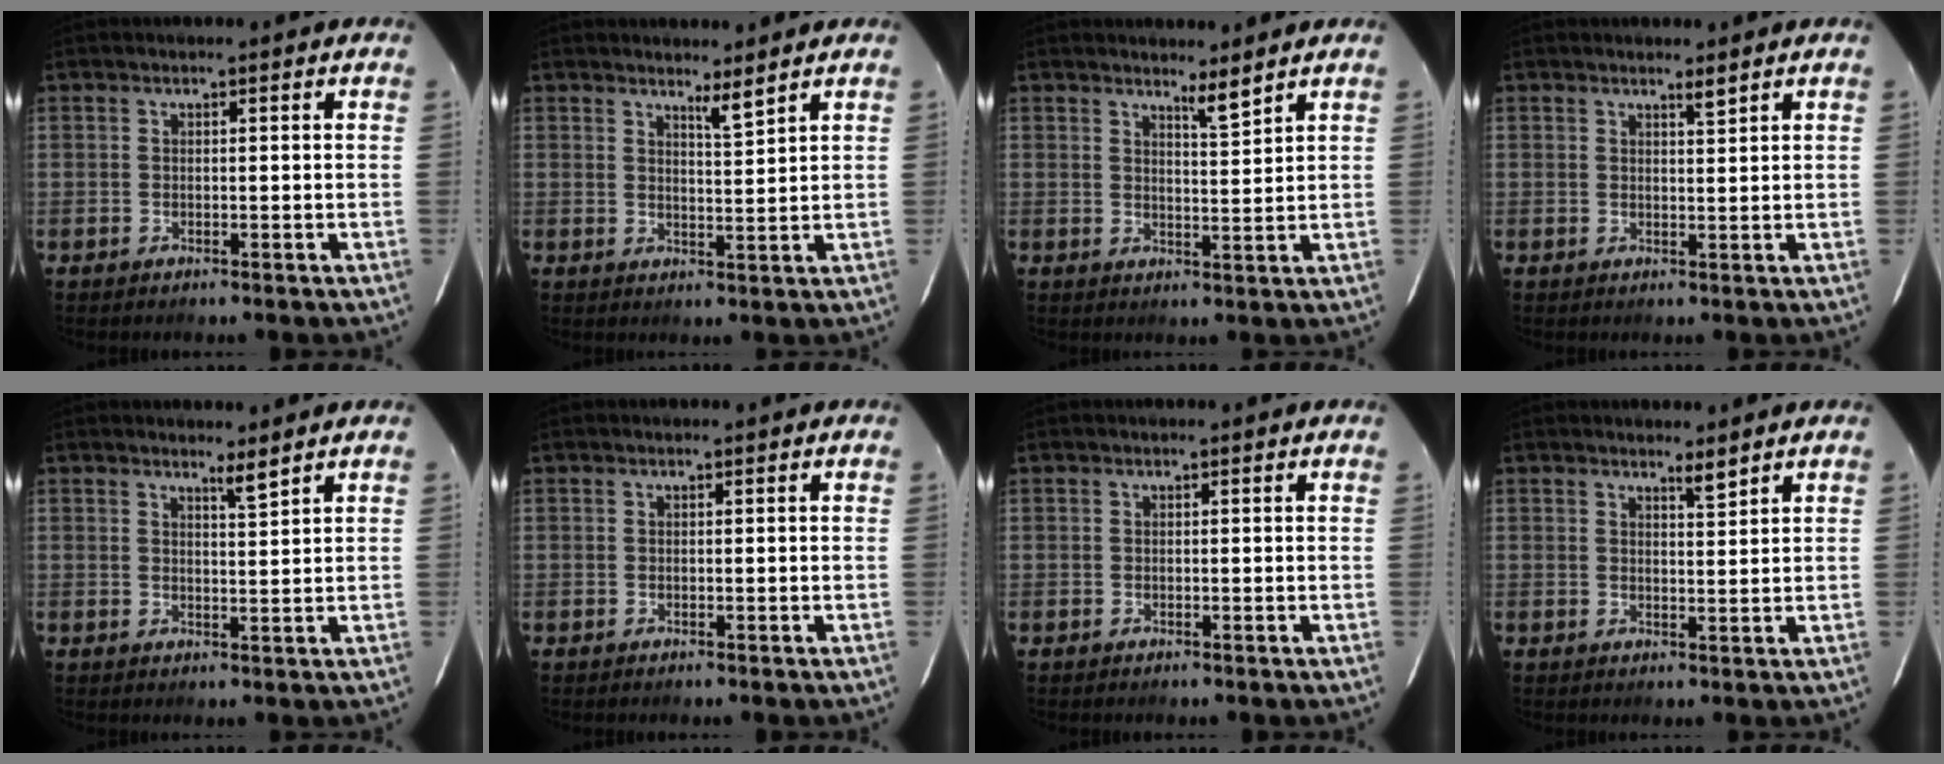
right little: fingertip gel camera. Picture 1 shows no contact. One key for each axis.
{"total": 2.9, "fx": 2.4, "fy": -0.3, "fz": 1.7, "tx": -0.030, "ty": -0.009, "tz": 0.037}
{"total": 3.2, "fx": 2.6, "fy": -0.3, "fz": 1.8, "tx": -0.030, "ty": -0.009, "tz": 0.042}
{"total": 1.5, "fx": 1.2, "fy": -0.1, "fz": 0.9, "tx": -0.014, "ty": -0.002, "tz": 0.020}
{"total": 2.3, "fx": 1.9, "fy": -0.4, "fz": 1.3, "tx": -0.026, "ty": -0.008, "tz": 0.031}
{"total": 0.0}
{"total": 0.0}
{"total": 2.2, "fx": 1.8, "fy": -0.1, "fz": 1.2, "tx": -0.020, "ty": -0.004, "tz": 0.029}